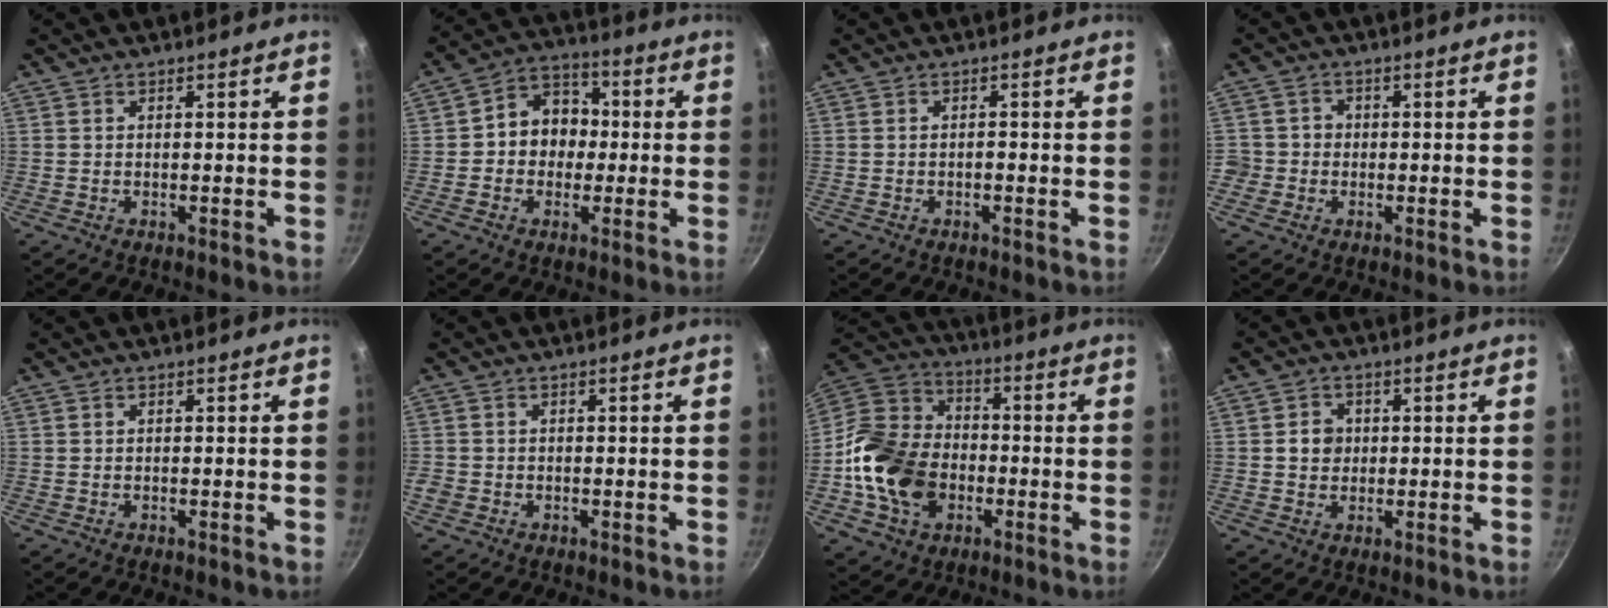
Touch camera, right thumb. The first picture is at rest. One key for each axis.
{"total": 9.9, "fx": -0.3, "fy": 8.4, "fz": 5.2, "tx": -0.030, "ty": 0.028, "tz": -0.021}
{"total": 0.7, "fx": -0.4, "fy": 0.3, "fz": 0.5, "tx": -0.010, "ty": 0.007, "tz": -0.007}
{"total": 3.4, "fx": -0.9, "fy": 3.2, "fz": 0.6, "tx": 0.013, "ty": 0.010, "tz": -0.021}
{"total": 0.0}
{"total": 2.0, "fx": -0.7, "fy": 1.7, "fz": 0.7, "tx": -0.014, "ty": 0.001, "tz": -0.013}
{"total": 19.6, "fx": -4.1, "fy": 14.8, "fz": 12.1, "tx": -0.212, "ty": 0.041, "tz": -0.082}
{"total": 4.0, "fx": 0.3, "fy": 3.6, "fz": 1.8, "tx": -0.008, "ty": 0.004, "tz": 0.000}